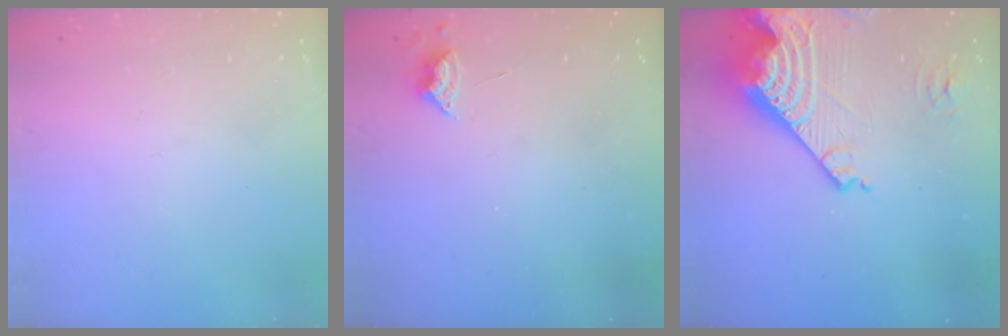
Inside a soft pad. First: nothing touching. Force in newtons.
{"total": 5.8, "press": 5.8, "slide": 0.8}
{"total": 15.7, "press": 15.7, "slide": 1.4}